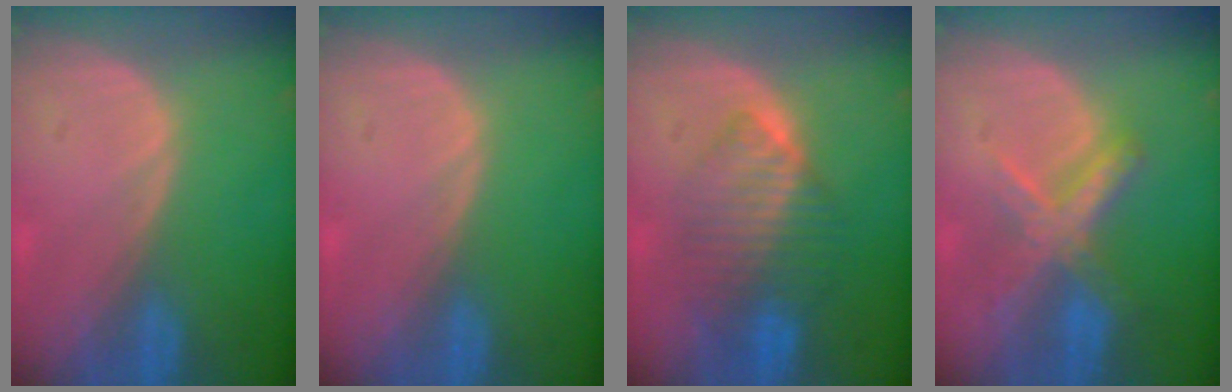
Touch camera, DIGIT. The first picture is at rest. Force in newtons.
{"total": 0.0}
{"total": 7.7, "press": 7.5, "slide": 2.0}
{"total": 7.3, "press": 6.1, "slide": 3.9}